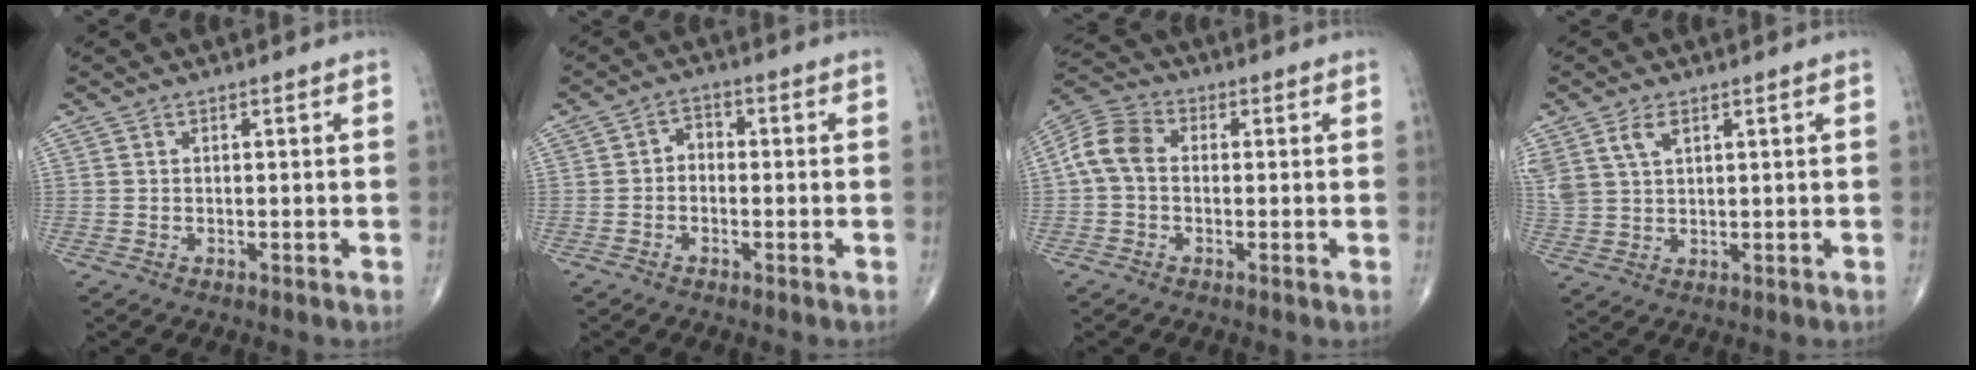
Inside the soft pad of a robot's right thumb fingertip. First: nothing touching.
{"total": 2.7, "force": [-0.6, 2.1, 1.6], "torque": [-0.011, 0.016, -0.023]}
{"total": 7.5, "force": [0.0, 5.4, 5.1], "torque": [-0.097, 0.023, -0.014]}
{"total": 6.8, "force": [3.4, 4.0, 4.4], "torque": [-0.100, -0.002, 0.076]}